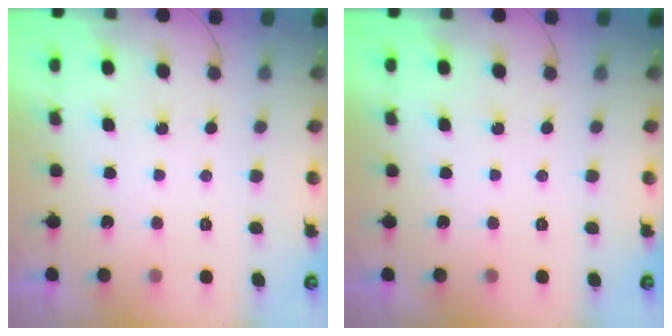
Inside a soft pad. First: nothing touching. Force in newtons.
{"total": 0.0}